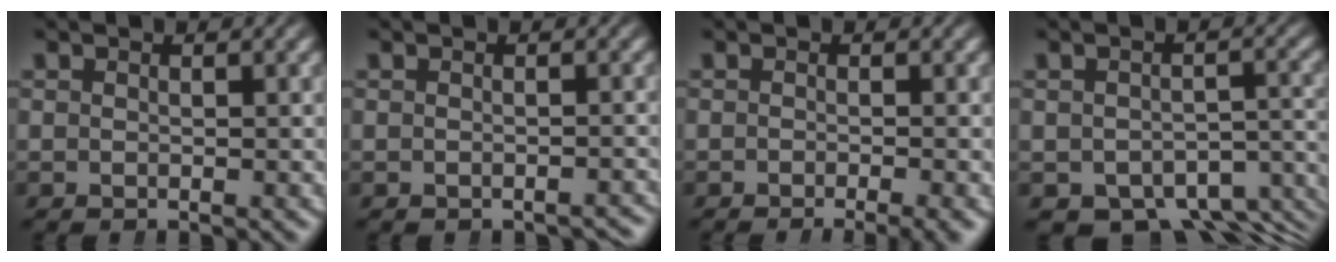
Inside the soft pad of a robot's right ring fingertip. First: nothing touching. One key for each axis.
{"total": 1.4, "fx": -1.4, "fy": 0.2, "fz": -0.2, "tx": 0.000, "ty": -0.005, "tz": -0.016}
{"total": 2.5, "fx": -2.2, "fy": -0.2, "fz": 1.3, "tx": -0.003, "ty": -0.002, "tz": -0.032}
{"total": 9.0, "fx": -6.3, "fy": 5.0, "fz": 4.0, "tx": -0.034, "ty": -0.028, "tz": -0.085}